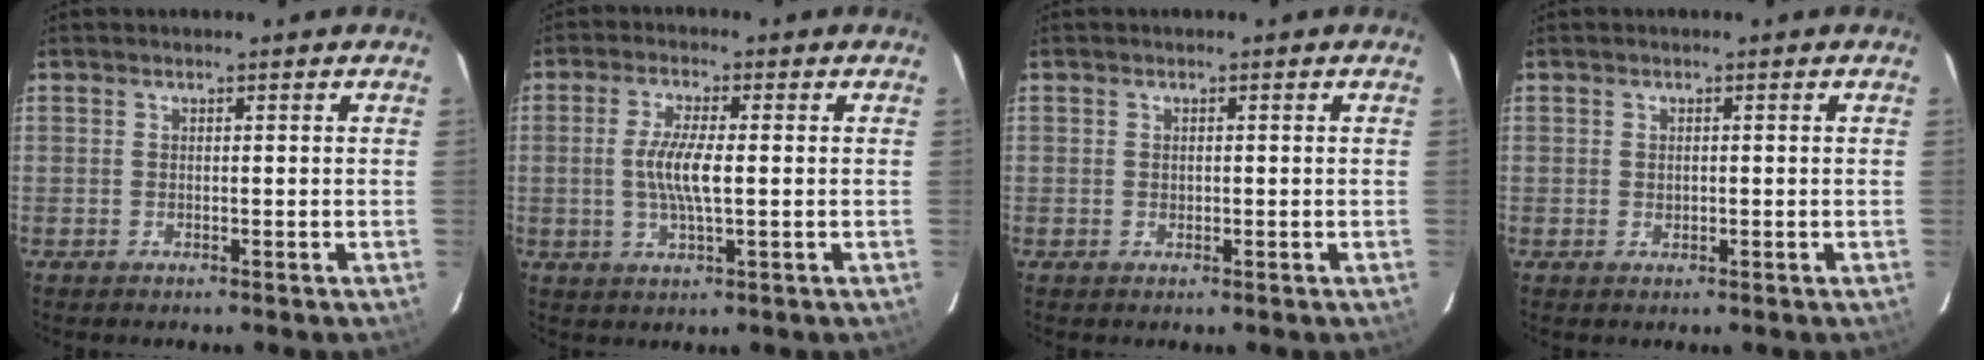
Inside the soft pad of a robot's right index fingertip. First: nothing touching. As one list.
[{"total": 6.4, "force": [-0.1, 1.2, 6.3], "torque": [-0.122, -0.001, -0.002]}, {"total": 0.9, "force": [0.0, 0.7, 0.6], "torque": [-0.010, 0.002, 0.000]}, {"total": 1.1, "force": [0.0, 0.8, 0.8], "torque": [-0.013, 0.002, 0.000]}]